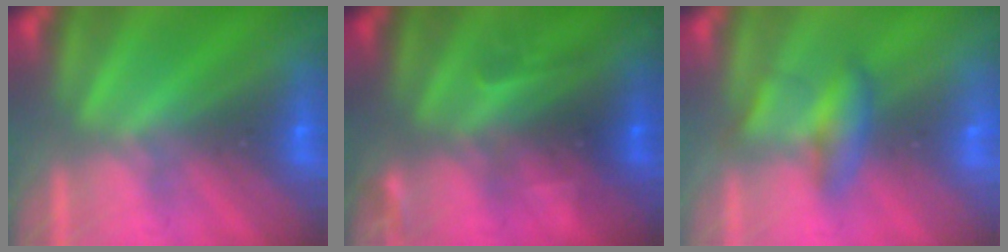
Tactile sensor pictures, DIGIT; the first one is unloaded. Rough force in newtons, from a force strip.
{"total": 2.4}
{"total": 2.2}